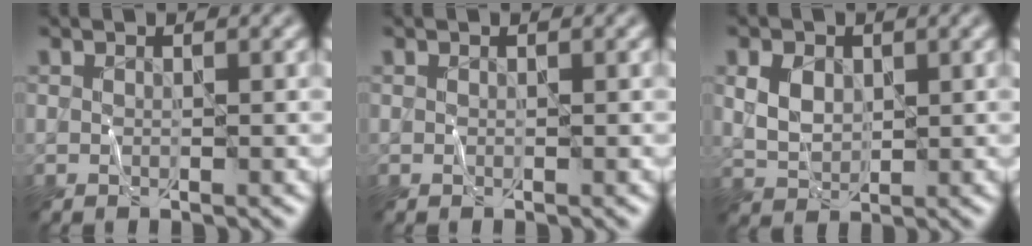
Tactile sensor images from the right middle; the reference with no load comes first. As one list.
[{"total": 0.0}, {"total": 3.1, "force": [0.8, 2.3, 1.9], "torque": [-0.043, 0.000, 0.018]}]